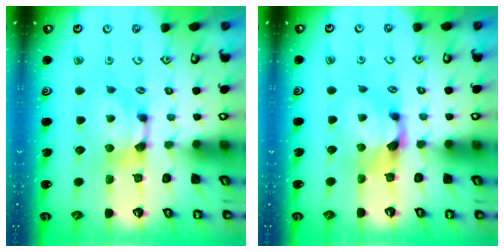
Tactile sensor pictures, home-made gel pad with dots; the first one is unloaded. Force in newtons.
{"total": 1.2, "press": 0.8, "slide": 0.9}